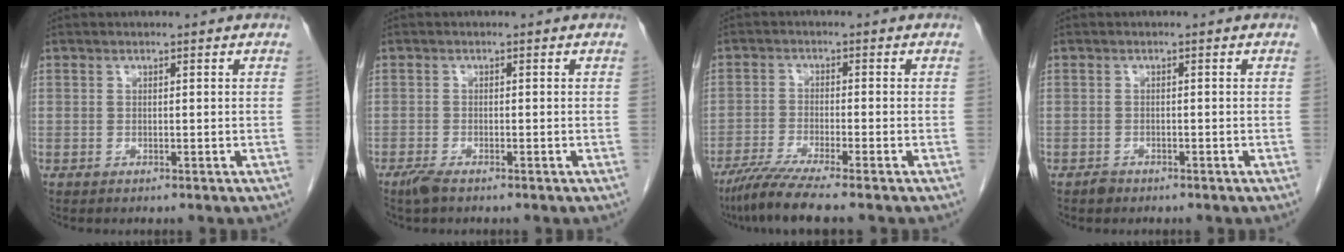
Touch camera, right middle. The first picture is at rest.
{"total": 2.0, "force": [-1.5, 0.4, 1.3], "torque": [-0.034, -0.006, -0.029]}
{"total": 6.8, "force": [-5.4, -1.0, 4.0], "torque": [-0.071, -0.025, -0.098]}
{"total": 1.0, "force": [-0.8, 0.6, 0.1], "torque": [-0.003, 0.002, -0.015]}